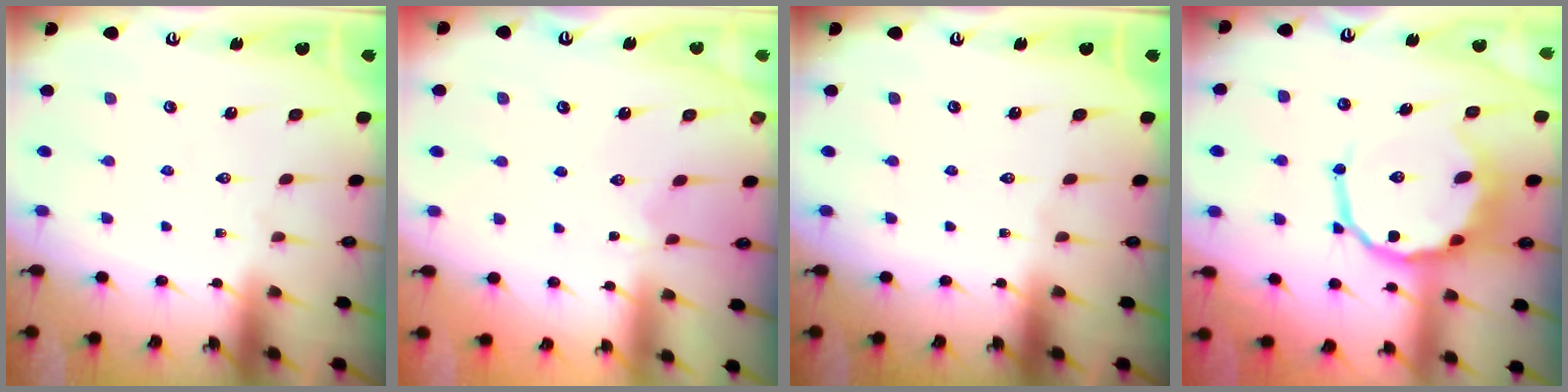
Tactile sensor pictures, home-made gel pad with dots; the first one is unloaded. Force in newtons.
{"total": 0.0}
{"total": 0.0}
{"total": 12.0, "press": 11.5, "slide": 3.5}